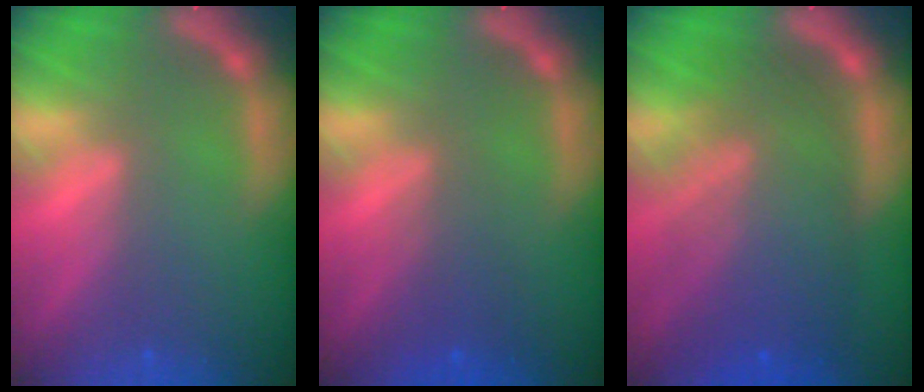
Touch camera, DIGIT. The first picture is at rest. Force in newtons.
{"total": 2.5}
{"total": 10.0}